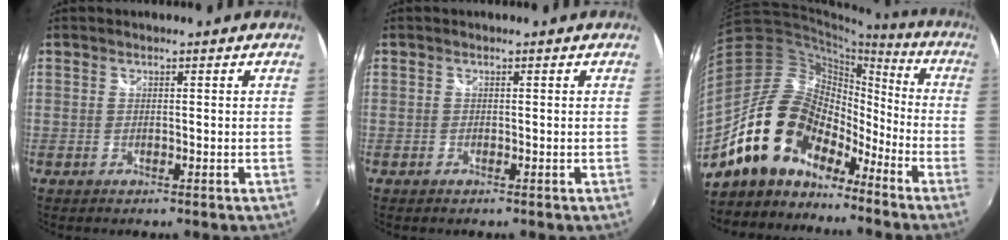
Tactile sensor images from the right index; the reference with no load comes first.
{"total": 0.0}
{"total": 17.3, "force": [-12.0, 9.6, 7.9], "torque": [-0.155, 0.012, -0.213]}